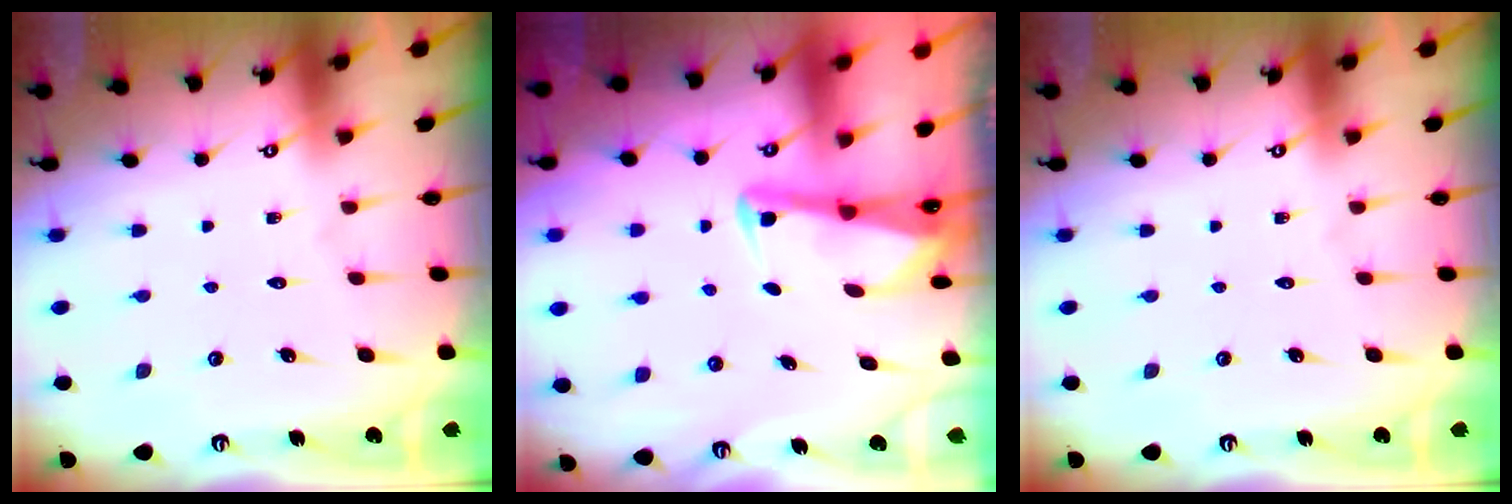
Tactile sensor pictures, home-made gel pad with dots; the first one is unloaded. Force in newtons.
{"total": 3.0, "press": 3.0, "slide": 0.4}
{"total": 0.0}